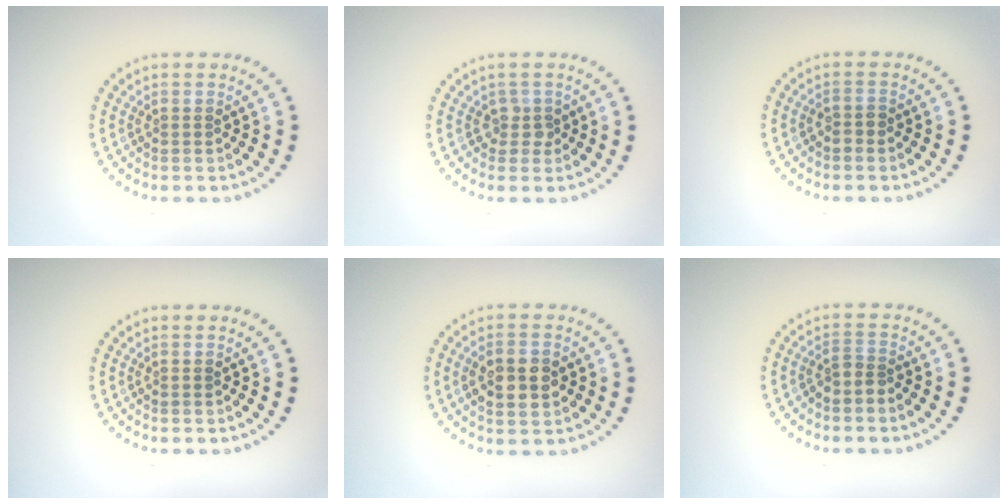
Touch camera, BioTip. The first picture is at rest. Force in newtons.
{"total": 1.3, "press": 1.1, "slide": 0.7}
{"total": 0.9, "press": 0.8, "slide": 0.4}
{"total": 0.0}
{"total": 3.8, "press": 3.8, "slide": 0.2}
{"total": 1.5, "press": 1.1, "slide": 0.9}